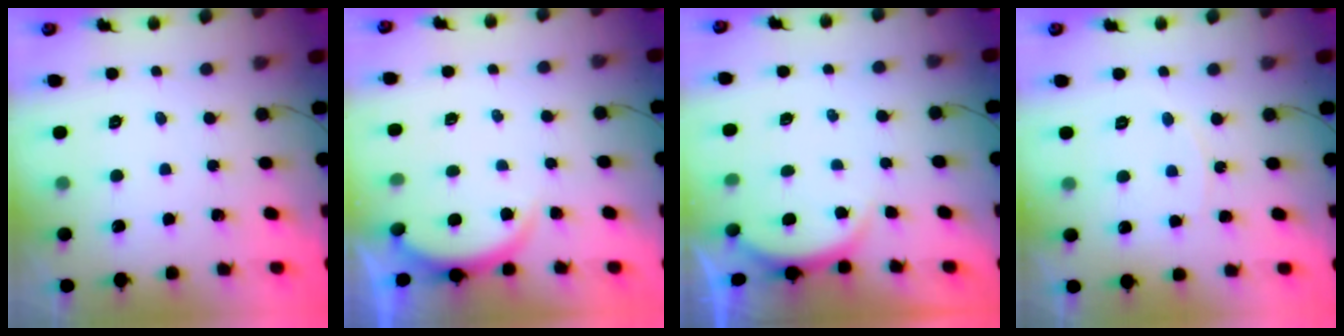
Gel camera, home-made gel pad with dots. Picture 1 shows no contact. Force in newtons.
{"total": 2.2, "press": 2.2, "slide": 0.6}
{"total": 2.9, "press": 2.2, "slide": 1.8}
{"total": 5.4, "press": 5.4, "slide": 0.6}